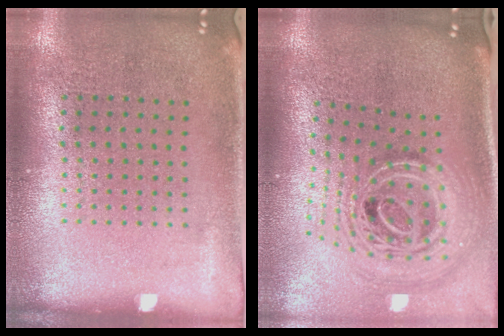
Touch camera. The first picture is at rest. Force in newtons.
{"total": 3.1, "press": 2.1, "slide": 2.3}